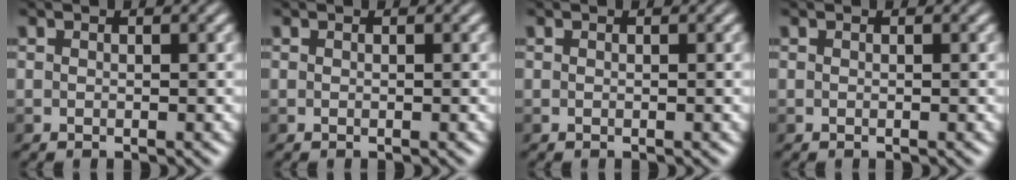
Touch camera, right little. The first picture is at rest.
{"total": 0.0}
{"total": 0.0}
{"total": 0.0}